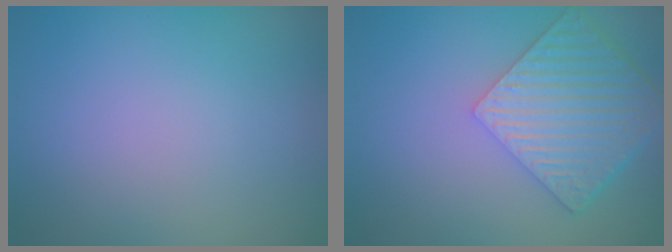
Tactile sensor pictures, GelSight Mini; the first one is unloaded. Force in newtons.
{"total": 6.0, "press": 4.4, "slide": 4.1}